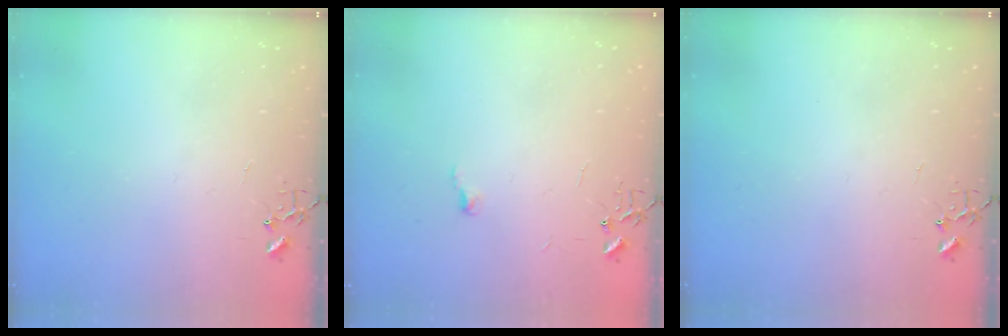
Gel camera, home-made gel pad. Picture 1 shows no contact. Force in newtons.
{"total": 3.4, "press": 3.4, "slide": 0.5}
{"total": 0.0}